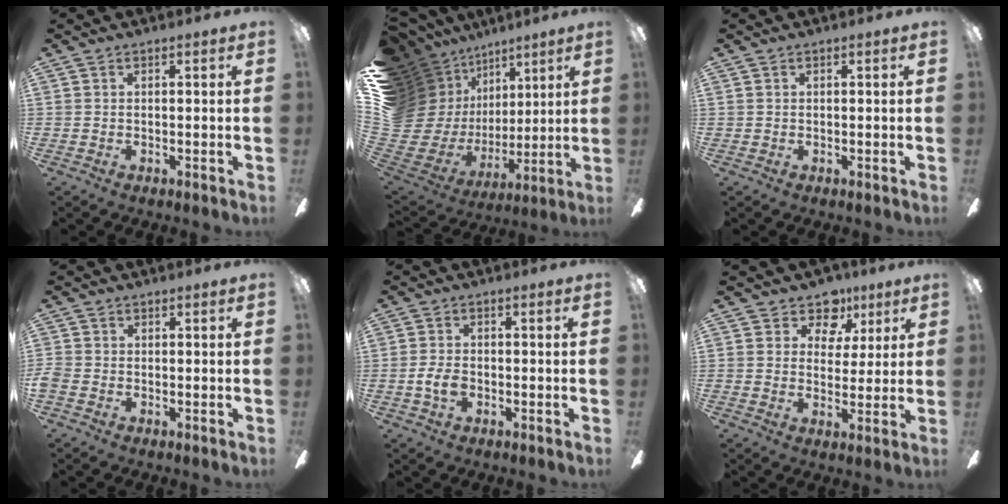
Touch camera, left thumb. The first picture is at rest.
{"total": 17.7, "force": [7.2, 15.0, 6.0], "torque": [-0.144, -0.078, 0.177]}
{"total": 0.0}
{"total": 1.8, "force": [-0.7, 1.5, 0.9], "torque": [-0.015, 0.003, -0.011]}
{"total": 4.0, "force": [-1.2, 2.4, 3.0], "torque": [-0.061, 0.006, -0.023]}
{"total": 8.7, "force": [5.0, 6.5, 2.9], "torque": [-0.036, -0.031, 0.089]}